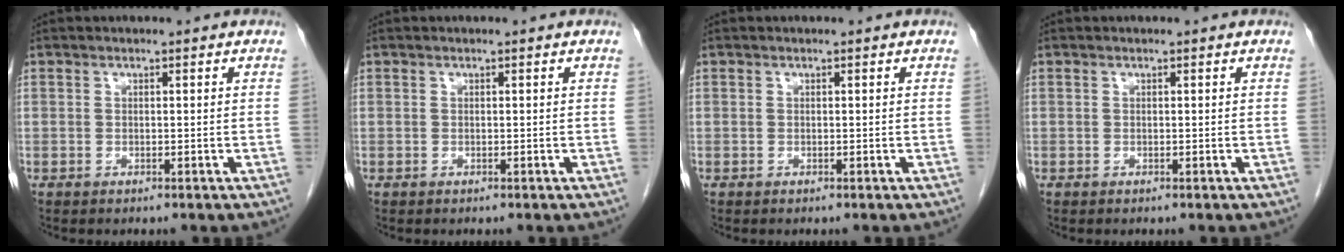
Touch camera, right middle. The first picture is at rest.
{"total": 0.0}
{"total": 0.0}
{"total": 0.0}